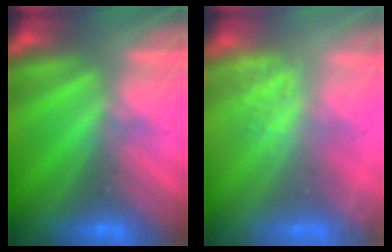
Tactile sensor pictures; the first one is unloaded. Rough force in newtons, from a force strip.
{"total": 2.4}